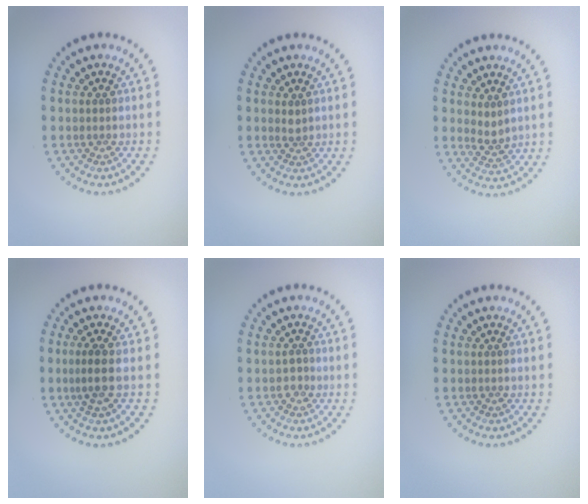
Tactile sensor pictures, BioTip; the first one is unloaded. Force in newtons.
{"total": 0.9, "press": 0.6, "slide": 0.6}
{"total": 1.6, "press": 1.4, "slide": 0.9}
{"total": 2.0, "press": 1.6, "slide": 1.2}
{"total": 1.0, "press": 0.9, "slide": 0.5}
{"total": 0.0}